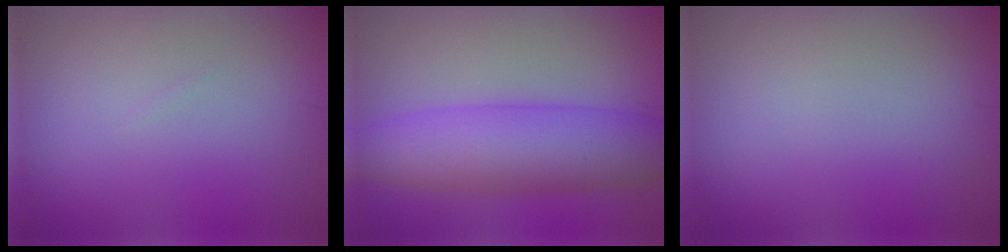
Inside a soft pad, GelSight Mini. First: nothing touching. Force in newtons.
{"total": 7.3, "press": 7.3, "slide": 0.1}
{"total": 0.0}